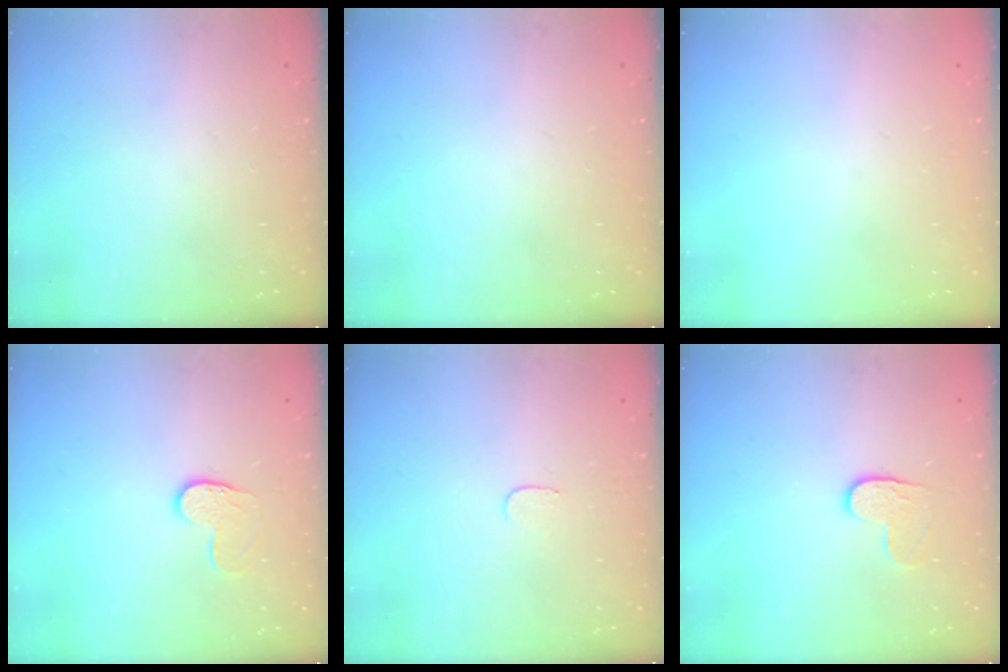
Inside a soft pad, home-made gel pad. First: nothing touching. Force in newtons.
{"total": 0.0}
{"total": 0.0}
{"total": 6.2, "press": 6.2, "slide": 0.4}
{"total": 3.4, "press": 3.4, "slide": 0.2}
{"total": 4.7, "press": 4.7, "slide": 0.2}